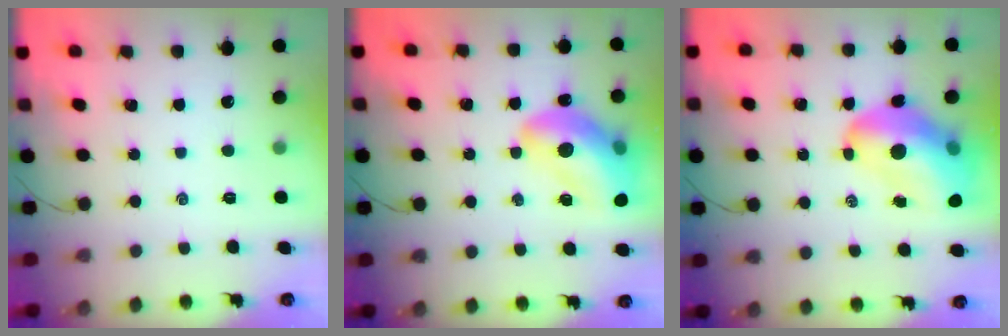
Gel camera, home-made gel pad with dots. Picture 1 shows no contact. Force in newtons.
{"total": 18.7, "press": 18.3, "slide": 4.0}
{"total": 17.3, "press": 16.5, "slide": 4.9}